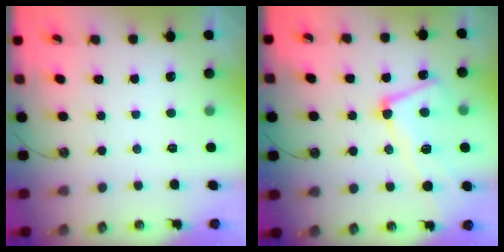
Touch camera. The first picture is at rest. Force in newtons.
{"total": 6.2, "press": 6.1, "slide": 1.1}